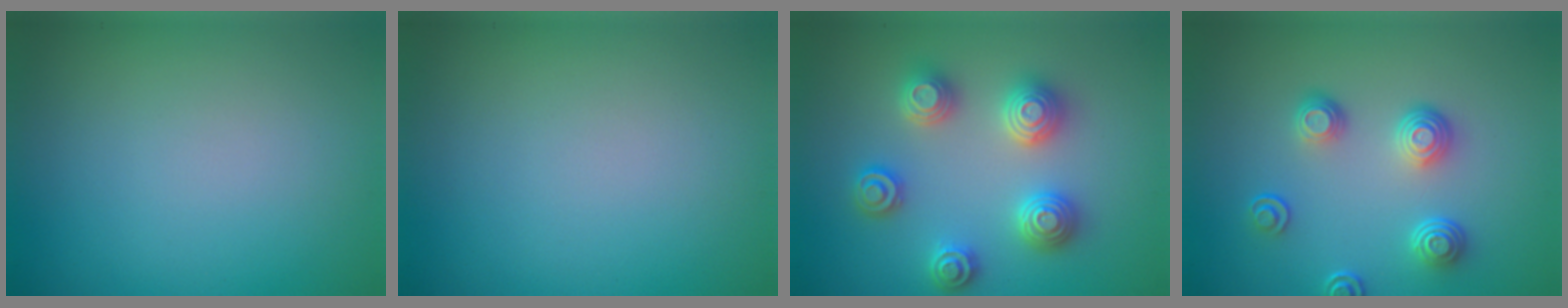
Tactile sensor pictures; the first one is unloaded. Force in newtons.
{"total": 0.0}
{"total": 4.8, "press": 4.7, "slide": 0.8}
{"total": 3.7, "press": 2.9, "slide": 2.3}